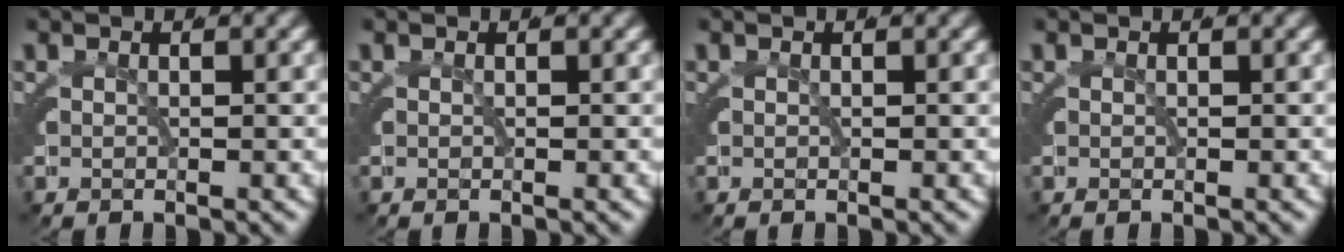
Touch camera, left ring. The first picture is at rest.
{"total": 0.0}
{"total": 0.0}
{"total": 0.0}